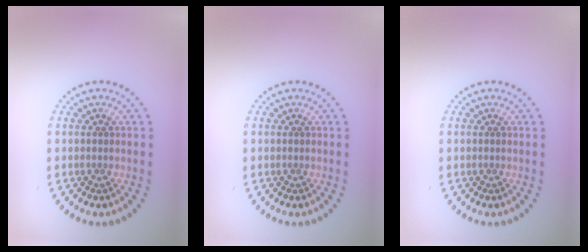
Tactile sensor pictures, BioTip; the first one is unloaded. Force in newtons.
{"total": 0.0}
{"total": 0.0}